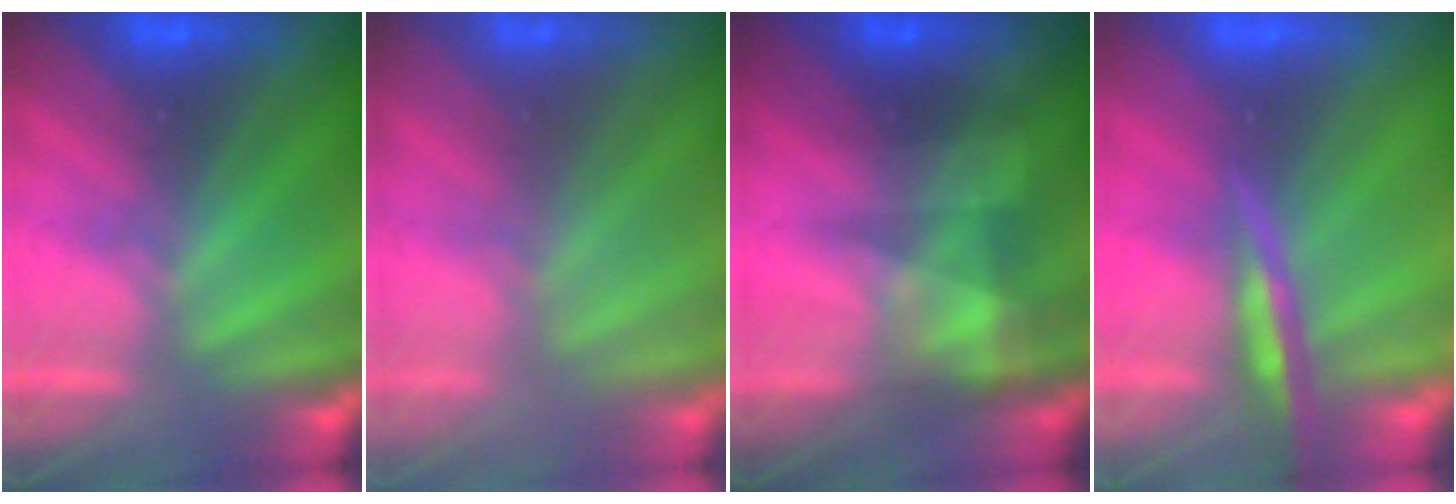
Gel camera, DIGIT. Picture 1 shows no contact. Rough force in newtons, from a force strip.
{"total": 2.9}
{"total": 4.9}
{"total": 8.0}